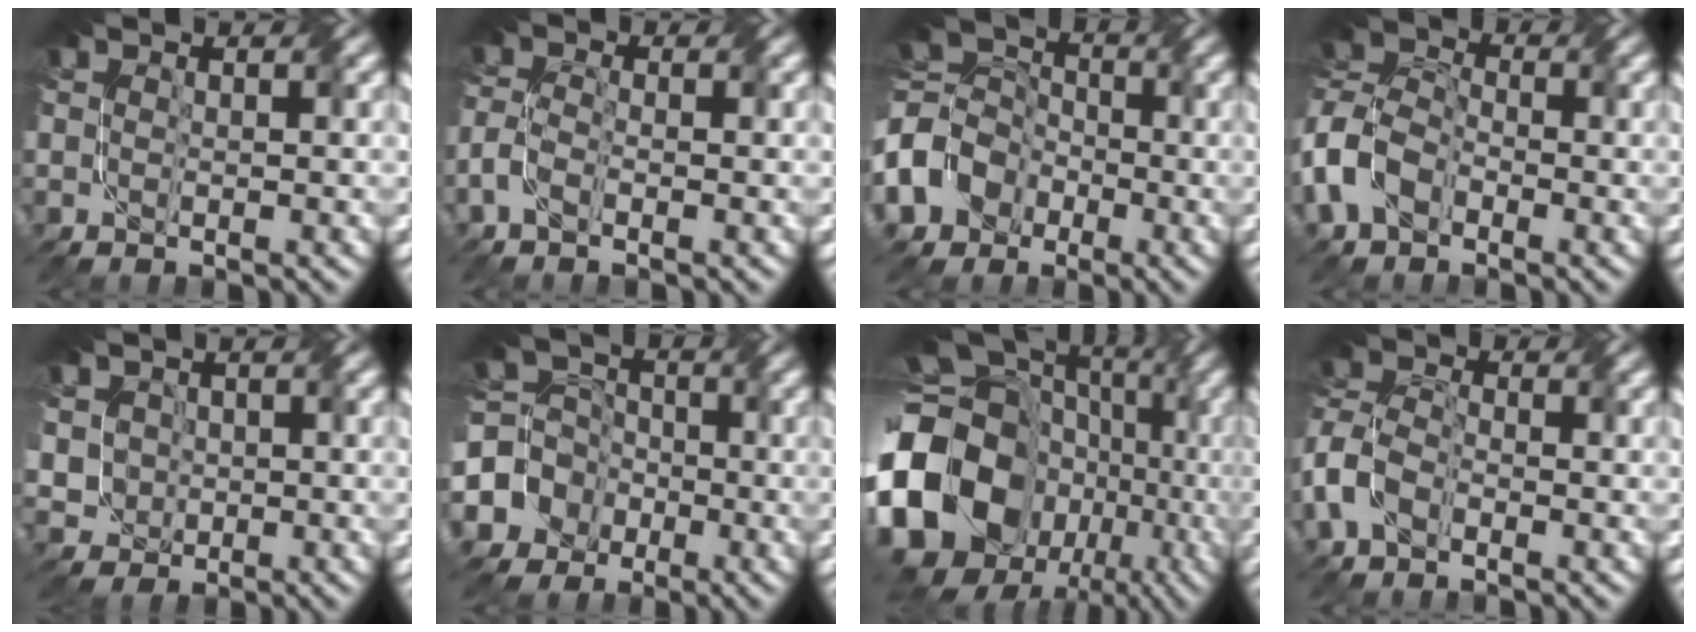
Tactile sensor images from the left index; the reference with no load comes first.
{"total": 2.1, "force": [-1.5, 0.6, 1.4], "torque": [-0.037, 0.007, -0.038]}
{"total": 6.0, "force": [-2.7, 4.9, 2.3], "torque": [-0.056, 0.018, -0.071]}
{"total": 5.9, "force": [-2.9, 3.8, 3.4], "torque": [-0.075, 0.012, -0.076]}
{"total": 3.0, "force": [0.2, 2.8, 0.9], "torque": [-0.025, 0.008, 0.007]}
{"total": 7.1, "force": [-3.0, 6.1, 1.7], "torque": [-0.046, 0.007, -0.079]}
{"total": 20.8, "force": [-4.3, 17.4, 10.5], "torque": [-0.215, -0.017, -0.107]}
{"total": 4.6, "force": [-2.5, 2.6, 2.9], "torque": [-0.068, 0.014, -0.063]}